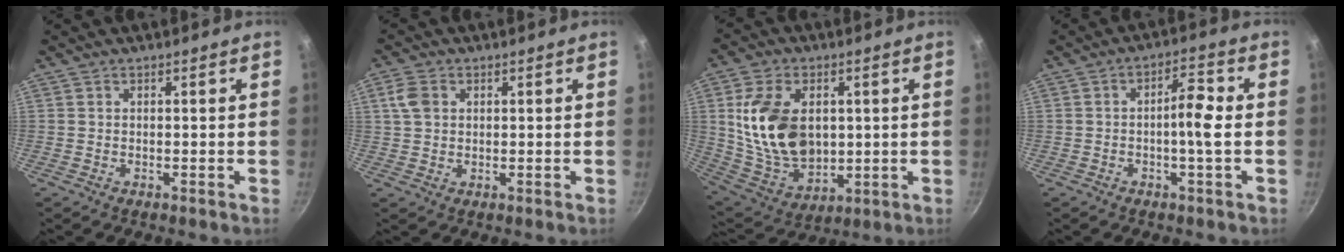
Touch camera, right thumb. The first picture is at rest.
{"total": 4.4, "force": [1.2, 3.3, 2.6], "torque": [-0.046, 0.004, 0.021]}
{"total": 17.8, "force": [2.4, 12.0, 13.0], "torque": [-0.221, -0.019, 0.060]}
{"total": 5.7, "force": [-0.8, 1.0, 5.5], "torque": [-0.100, 0.020, -0.019]}